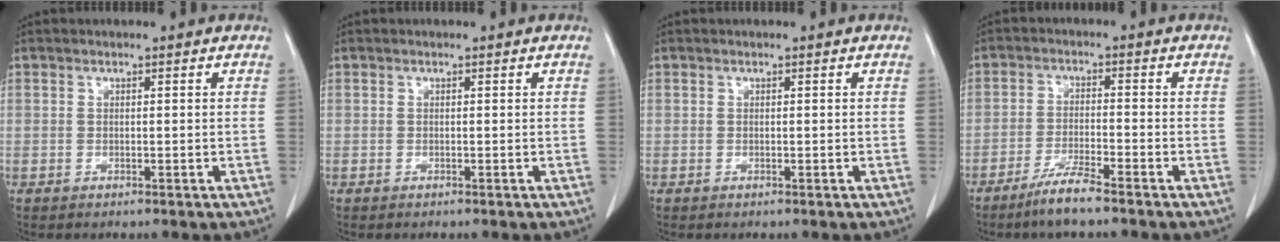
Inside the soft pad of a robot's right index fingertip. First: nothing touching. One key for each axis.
{"total": 0.0}
{"total": 0.0}
{"total": 5.1, "fx": -4.0, "fy": -0.2, "fz": 3.2, "tx": -0.064, "ty": -0.012, "tz": -0.080}